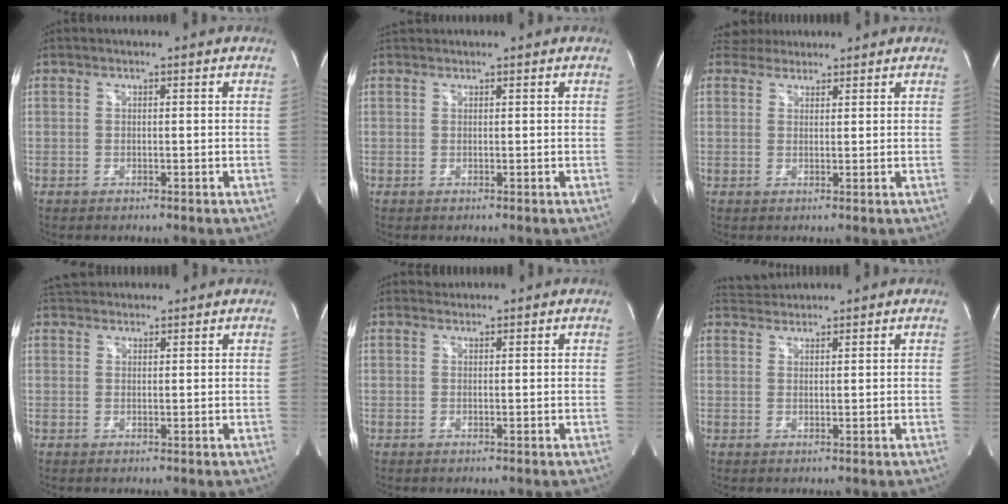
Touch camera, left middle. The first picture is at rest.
{"total": 1.4, "force": [1.3, 0.2, 0.2], "torque": [-0.011, 0.020, 0.029]}
{"total": 3.0, "force": [2.7, 1.2, -0.2], "torque": [0.003, 0.020, 0.045]}
{"total": 4.6, "force": [4.2, 1.5, 1.0], "torque": [-0.016, 0.037, 0.073]}
{"total": 0.9, "force": [0.8, 0.2, -0.3], "torque": [-0.003, 0.009, 0.015]}
{"total": 2.7, "force": [2.7, 0.1, -0.4], "torque": [-0.005, 0.017, 0.057]}